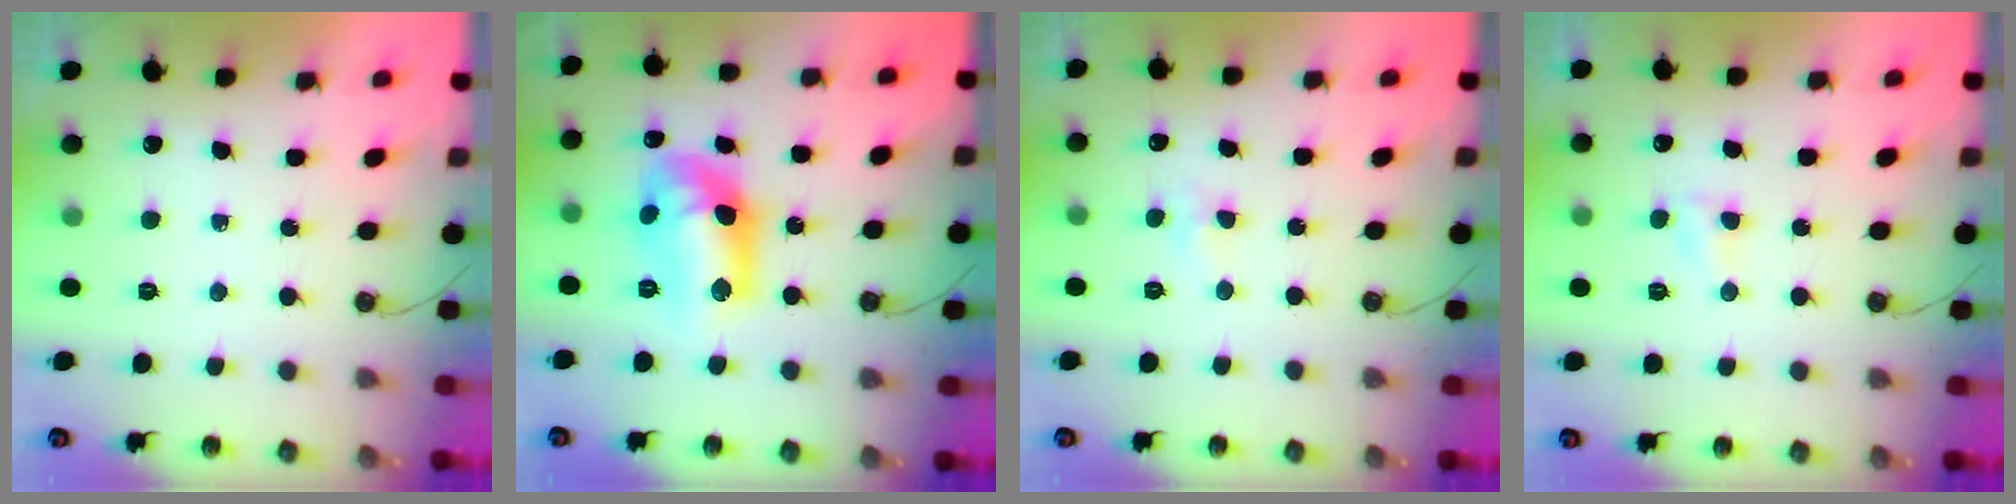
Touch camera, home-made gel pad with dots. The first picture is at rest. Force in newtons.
{"total": 14.0, "press": 13.9, "slide": 1.8}
{"total": 4.1, "press": 4.1, "slide": 0.4}
{"total": 3.0, "press": 3.0, "slide": 0.3}